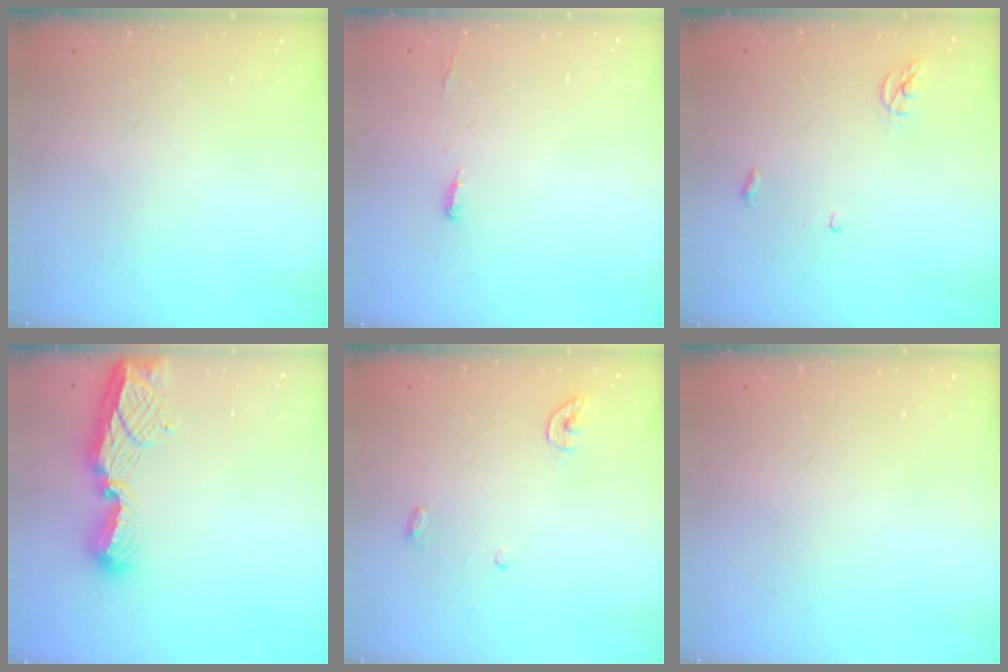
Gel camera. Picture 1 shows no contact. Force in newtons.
{"total": 3.7, "press": 3.5, "slide": 1.2}
{"total": 3.5, "press": 3.5, "slide": 0.2}
{"total": 13.5, "press": 13.5, "slide": 0.9}
{"total": 3.8, "press": 3.7, "slide": 0.3}
{"total": 0.8, "press": 0.8, "slide": 0.1}